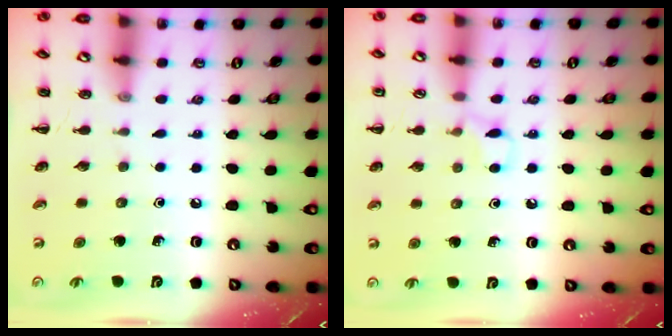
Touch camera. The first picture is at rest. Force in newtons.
{"total": 5.7, "press": 5.3, "slide": 2.0}